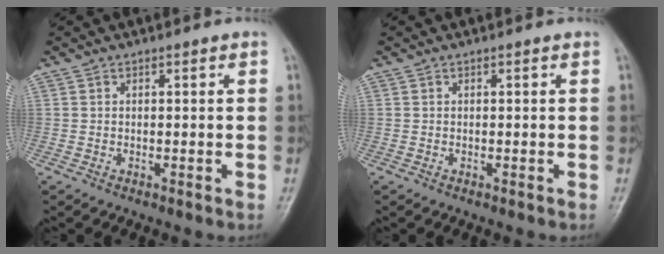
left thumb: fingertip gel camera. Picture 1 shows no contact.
{"total": 0.0}